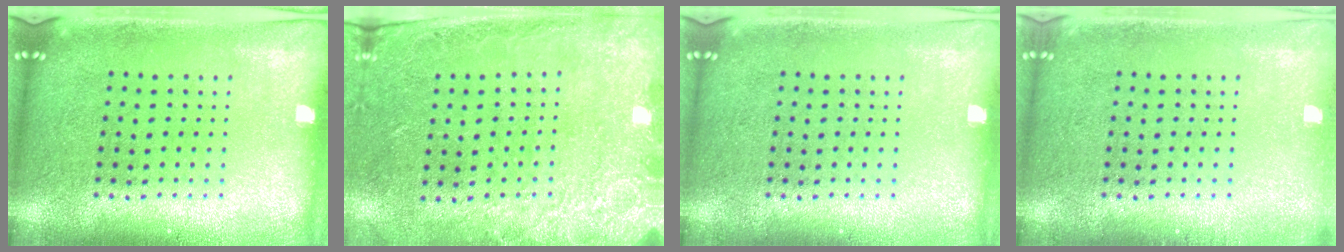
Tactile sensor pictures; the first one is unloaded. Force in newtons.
{"total": 2.6, "press": 1.9, "slide": 1.8}
{"total": 0.0}
{"total": 0.6, "press": 0.6, "slide": 0.1}